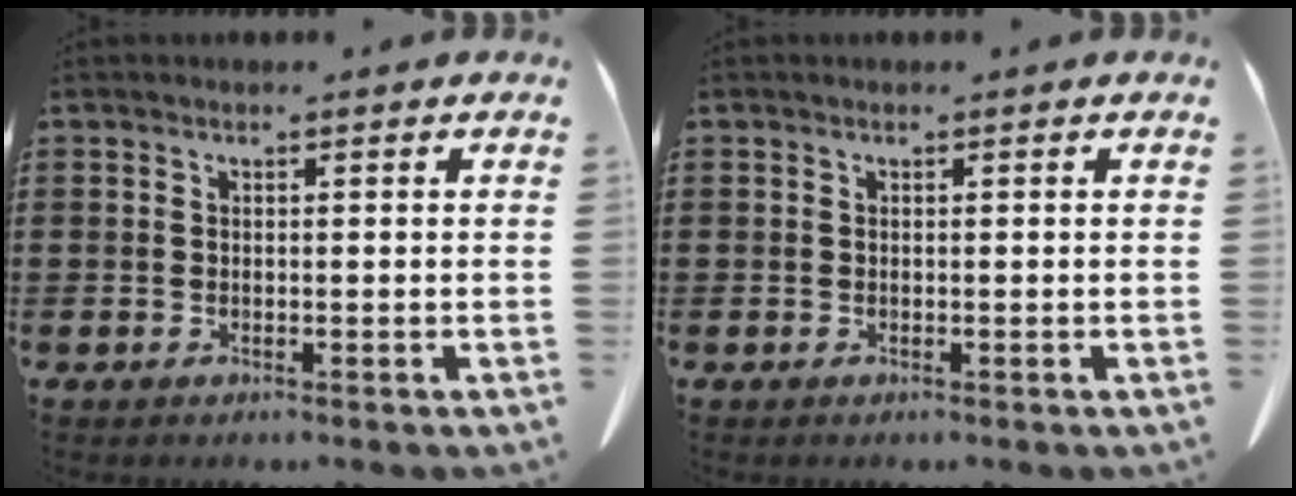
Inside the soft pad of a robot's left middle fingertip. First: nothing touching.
{"total": 0.0}